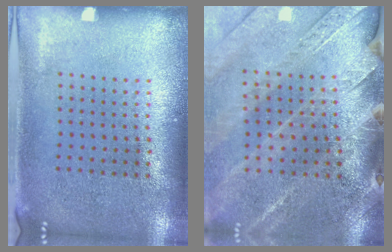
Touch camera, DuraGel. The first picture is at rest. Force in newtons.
{"total": 2.9, "press": 2.9, "slide": 0.4}